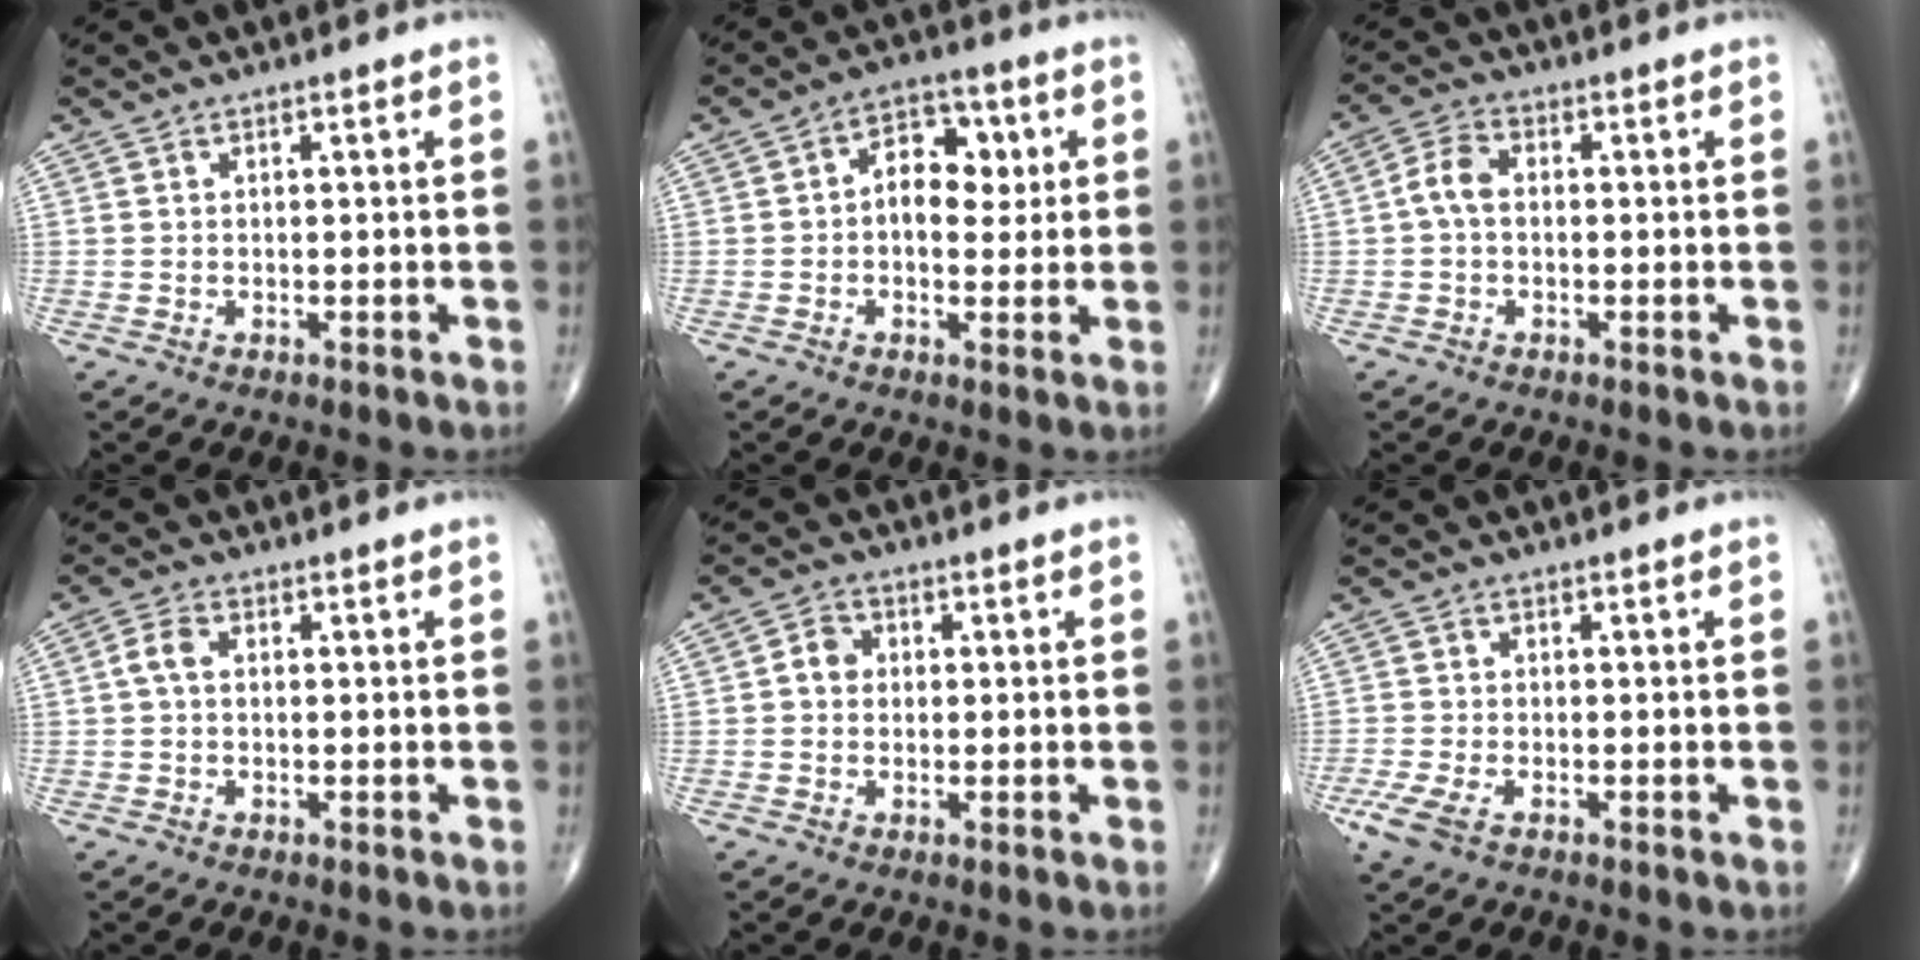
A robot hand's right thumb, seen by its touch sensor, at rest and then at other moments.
{"total": 8.7, "force": [1.0, 5.9, 6.3], "torque": [-0.056, 0.015, 0.010]}
{"total": 4.4, "force": [-0.3, 2.8, 3.4], "torque": [-0.065, 0.015, -0.013]}
{"total": 2.8, "force": [0.1, 1.8, 2.2], "torque": [-0.044, 0.008, -0.003]}
{"total": 3.2, "force": [0.0, 2.7, 1.6], "torque": [-0.015, 0.011, -0.007]}
{"total": 4.2, "force": [-2.1, 1.8, 3.1], "torque": [-0.081, -0.007, -0.045]}